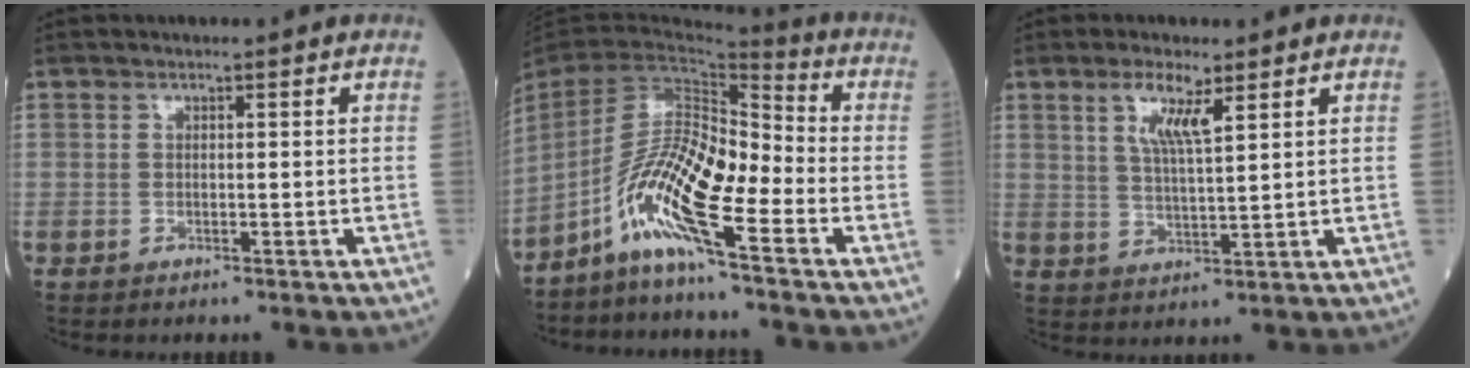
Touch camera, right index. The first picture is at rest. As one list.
[{"total": 11.4, "force": [-6.0, 1.0, 9.6], "torque": [-0.194, 0.001, -0.118]}, {"total": 5.3, "force": [2.8, 0.8, 4.4], "torque": [-0.092, -0.002, 0.054]}]